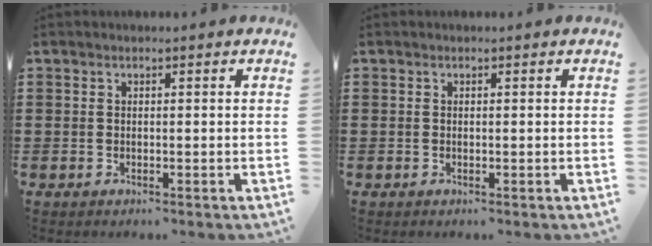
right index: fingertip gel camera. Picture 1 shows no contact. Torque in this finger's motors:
{"motor_torque": [-0.79, 1.35, 0.00, 0.01]}